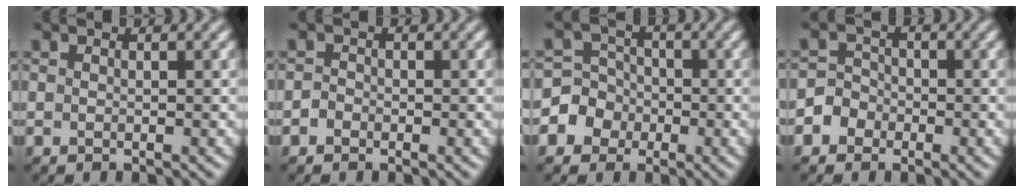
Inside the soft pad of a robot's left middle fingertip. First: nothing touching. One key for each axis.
{"total": 0.6, "fx": -0.5, "fy": 0.3, "fz": -0.1, "tx": 0.003, "ty": 0.008, "tz": -0.013}
{"total": 4.4, "fx": -1.6, "fy": 4.1, "fz": 0.3, "tx": 0.014, "ty": 0.013, "tz": -0.051}
{"total": 2.0, "fx": -1.1, "fy": 1.7, "fz": 0.0, "tx": 0.008, "ty": 0.012, "tz": -0.027}